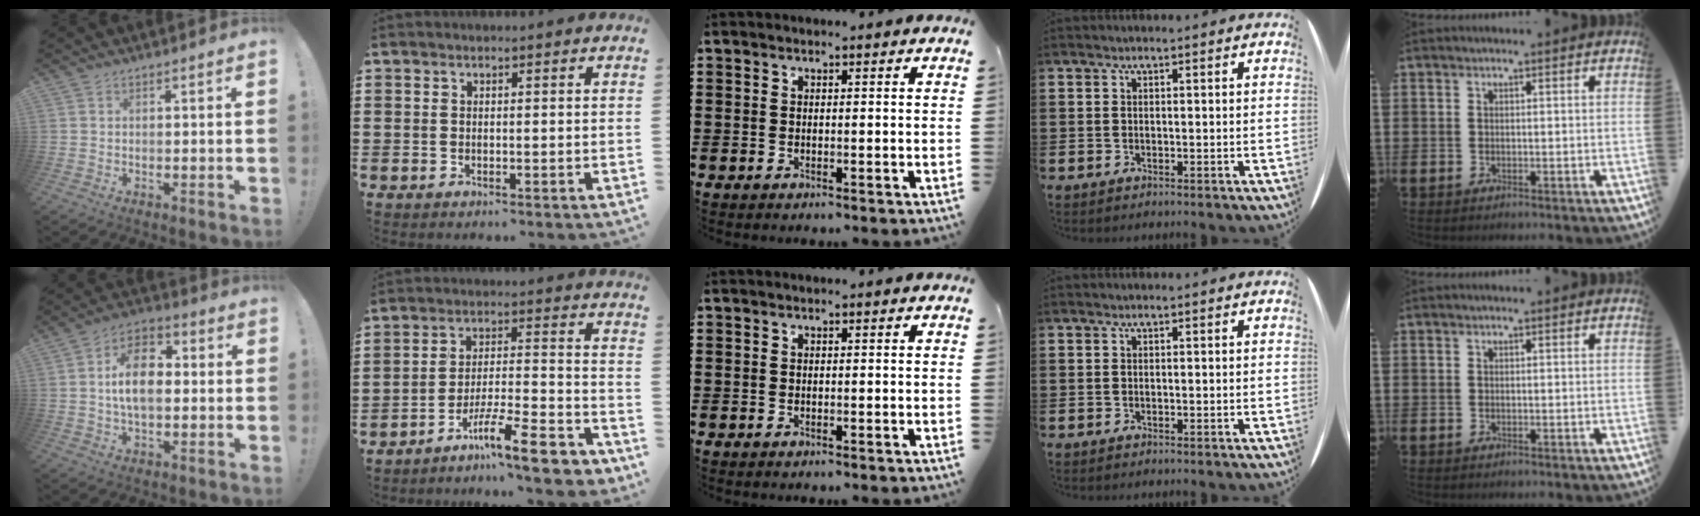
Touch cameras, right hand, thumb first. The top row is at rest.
{"thumb": {"total": 12.3, "force": [0.0, 7.5, 9.7], "torque": [-0.172, 0.012, 0.001]}, "index": {"total": 11.3, "force": [-8.8, 1.3, 7.0], "torque": [-0.104, 0.025, -0.162]}}